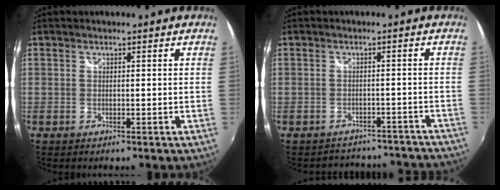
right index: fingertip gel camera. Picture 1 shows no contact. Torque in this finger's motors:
{"motor_torque": [-0.08, 0.04, -0.41, -0.09]}